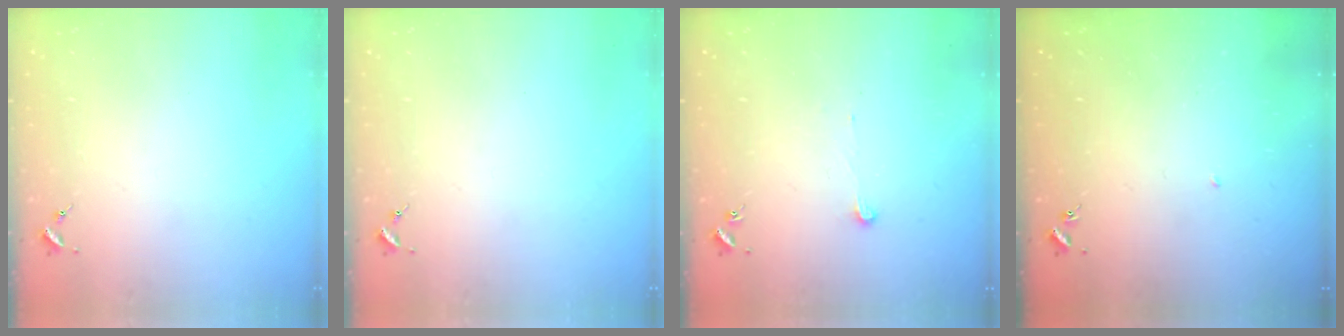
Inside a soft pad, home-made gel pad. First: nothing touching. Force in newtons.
{"total": 0.0}
{"total": 3.6, "press": 3.6, "slide": 0.3}
{"total": 1.4, "press": 1.3, "slide": 0.1}